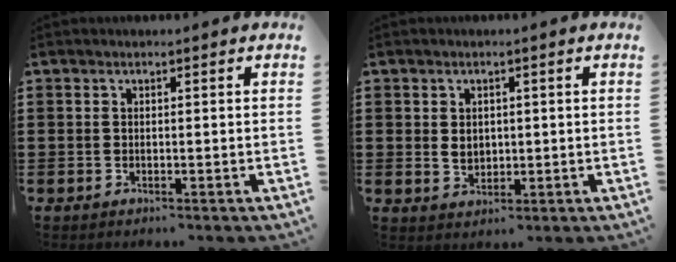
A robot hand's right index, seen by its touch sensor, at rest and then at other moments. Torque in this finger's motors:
{"motor_torque": [2.14, 0.00, 0.47, 0.09]}